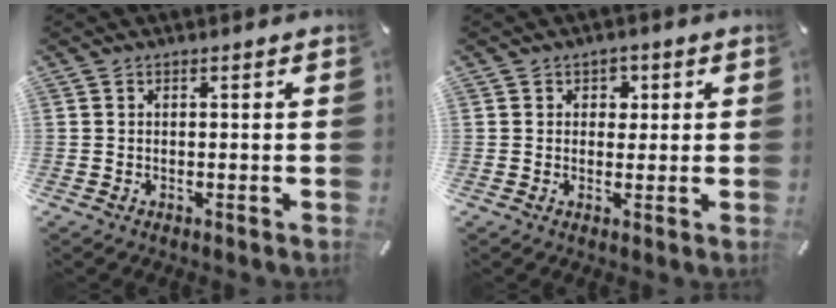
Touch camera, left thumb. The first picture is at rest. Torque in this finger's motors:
{"motor_torque": [0.35, 0.44, 0.16, -0.17, 0.04]}